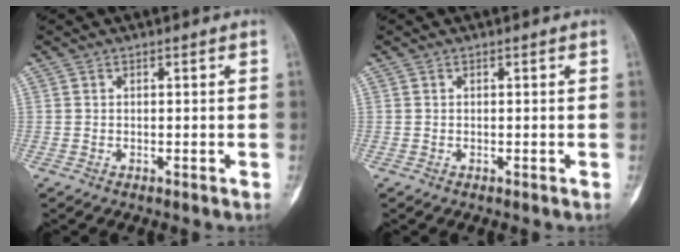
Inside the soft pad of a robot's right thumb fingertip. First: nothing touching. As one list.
[{"total": 0.0}]